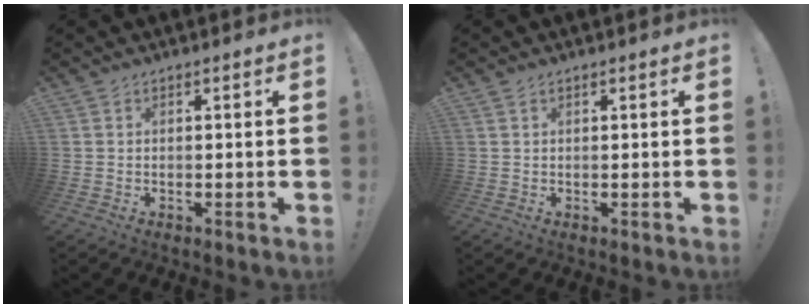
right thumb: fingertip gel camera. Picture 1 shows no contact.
{"total": 0.6, "force": [0.4, 0.3, 0.3], "torque": [-0.012, 0.004, 0.009]}